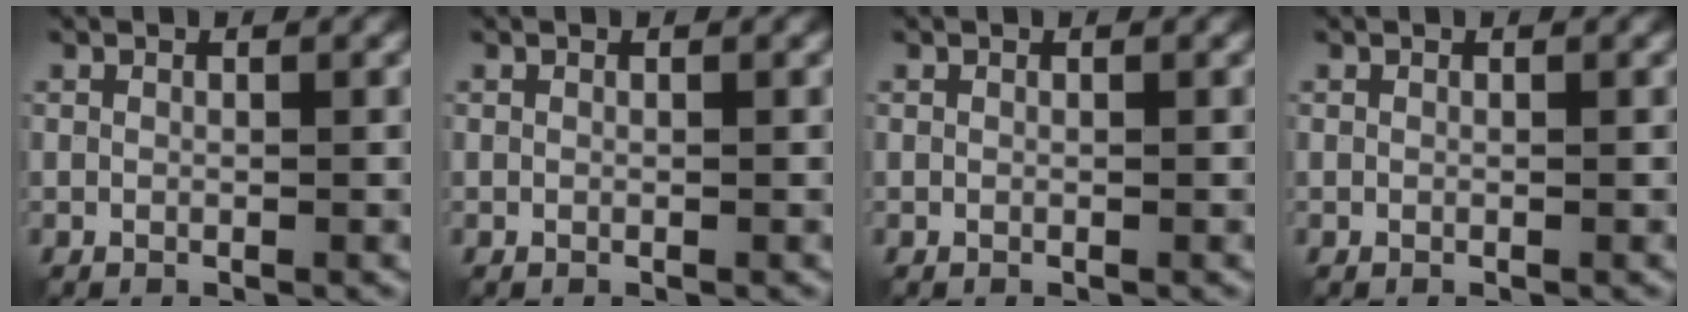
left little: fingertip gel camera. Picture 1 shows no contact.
{"total": 0.0}
{"total": 0.0}
{"total": 0.0}